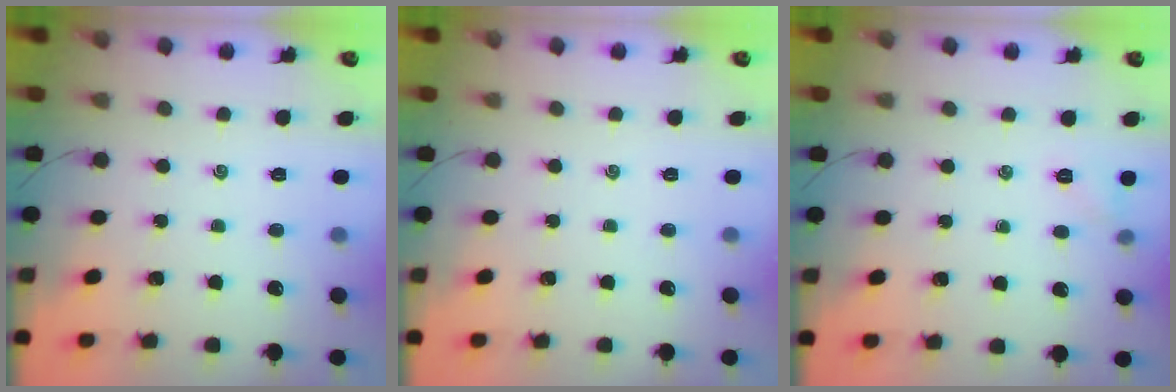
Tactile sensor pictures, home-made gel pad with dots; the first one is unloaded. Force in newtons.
{"total": 0.0}
{"total": 4.1, "press": 3.9, "slide": 1.4}